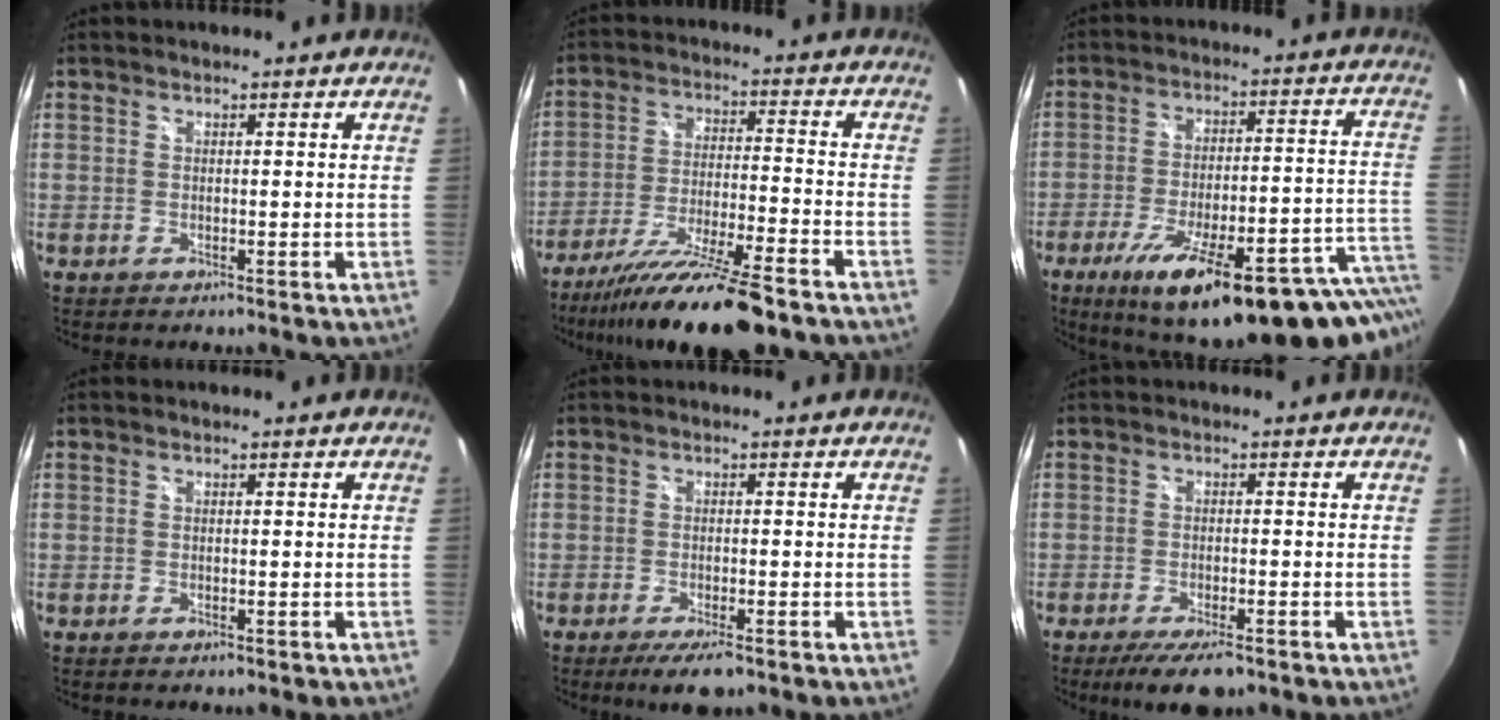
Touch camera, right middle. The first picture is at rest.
{"total": 17.5, "force": [-14.1, 1.1, 10.3], "torque": [-0.198, -0.035, -0.235]}
{"total": 28.9, "force": [-19.6, 6.2, 20.4], "torque": [-0.276, -0.044, -0.266]}
{"total": 0.7, "force": [-0.5, 0.3, 0.4], "torque": [-0.006, -0.001, -0.007]}
{"total": 5.1, "force": [-3.5, 1.3, 3.5], "torque": [-0.072, -0.016, -0.057]}
{"total": 7.3, "force": [-5.3, 2.2, 4.6], "torque": [-0.099, -0.021, -0.083]}